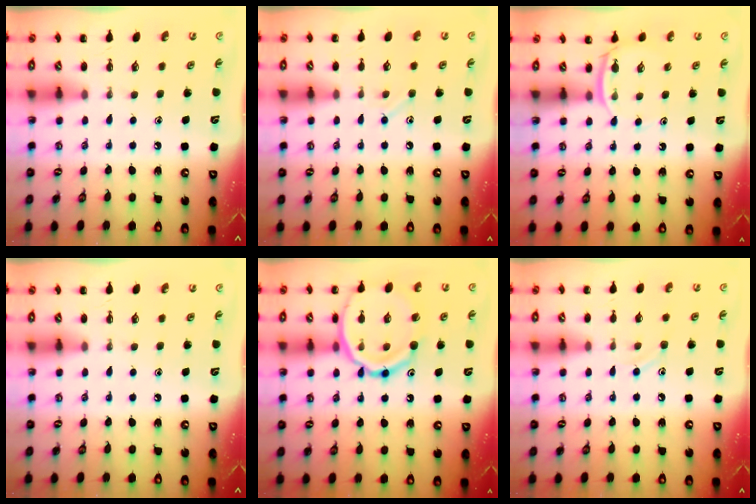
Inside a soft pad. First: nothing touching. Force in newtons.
{"total": 6.5, "press": 6.3, "slide": 1.7}
{"total": 4.4, "press": 4.1, "slide": 1.5}
{"total": 0.0}
{"total": 17.8, "press": 17.7, "slide": 1.9}
{"total": 6.7, "press": 6.3, "slide": 2.1}